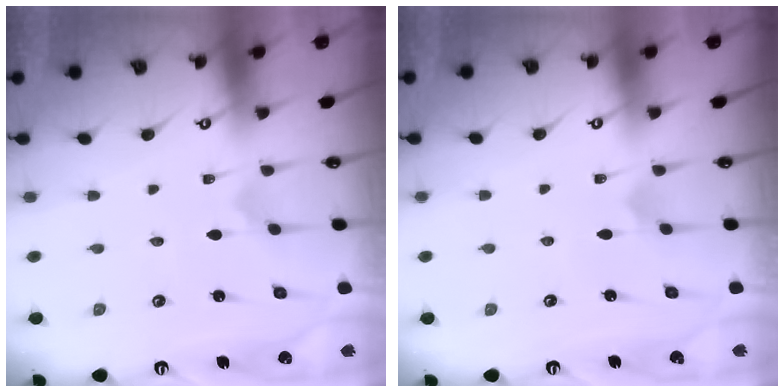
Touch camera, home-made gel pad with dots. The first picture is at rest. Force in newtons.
{"total": 2.9, "press": 2.9, "slide": 0.2}